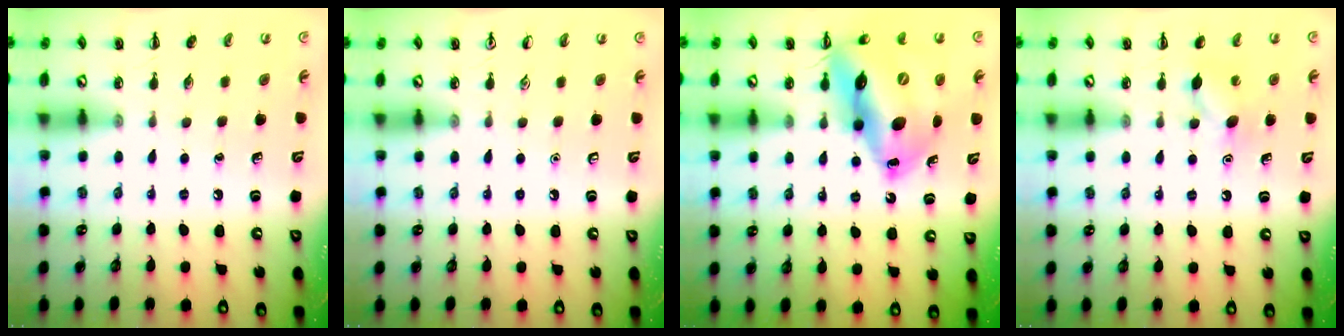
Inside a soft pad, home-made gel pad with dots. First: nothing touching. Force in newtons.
{"total": 0.0}
{"total": 22.0, "press": 21.4, "slide": 5.4}
{"total": 8.0, "press": 7.8, "slide": 1.7}